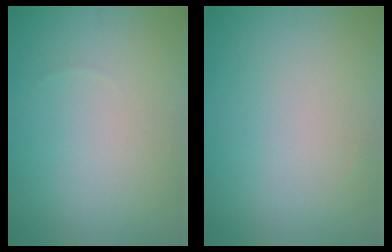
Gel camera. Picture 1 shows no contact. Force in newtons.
{"total": 0.0}